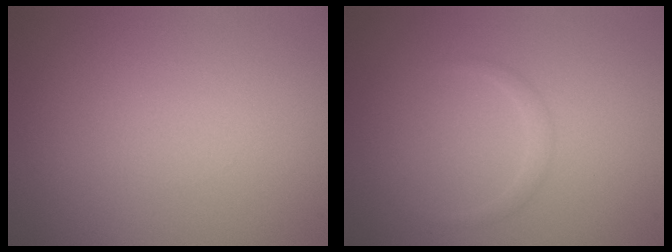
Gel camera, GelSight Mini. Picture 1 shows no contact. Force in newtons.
{"total": 0.8, "press": 0.8, "slide": 0.1}